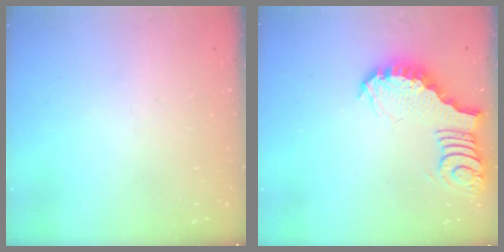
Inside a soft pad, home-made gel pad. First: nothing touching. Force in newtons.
{"total": 3.9, "press": 3.8, "slide": 0.6}